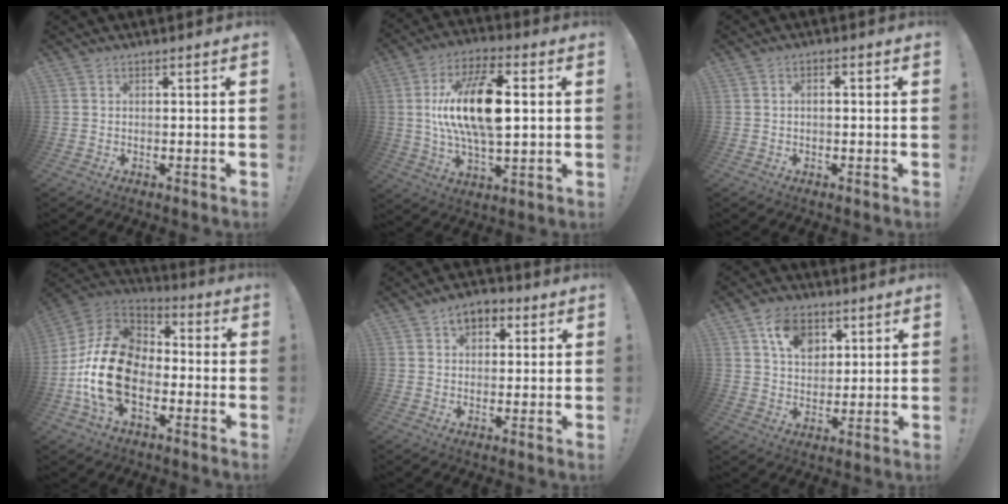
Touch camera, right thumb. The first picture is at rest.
{"total": 19.8, "force": [2.4, 9.8, 17.0], "torque": [-0.307, 0.001, 0.036]}
{"total": 1.6, "force": [-0.7, 0.7, 1.2], "torque": [-0.021, 0.007, -0.013]}
{"total": 21.7, "force": [-5.4, 14.0, 15.6], "torque": [-0.299, 0.045, -0.080]}
{"total": 6.0, "force": [2.4, 4.4, 3.4], "torque": [-0.043, 0.000, 0.042]}
{"total": 10.8, "force": [5.3, 7.7, 5.5], "torque": [-0.083, -0.015, 0.099]}